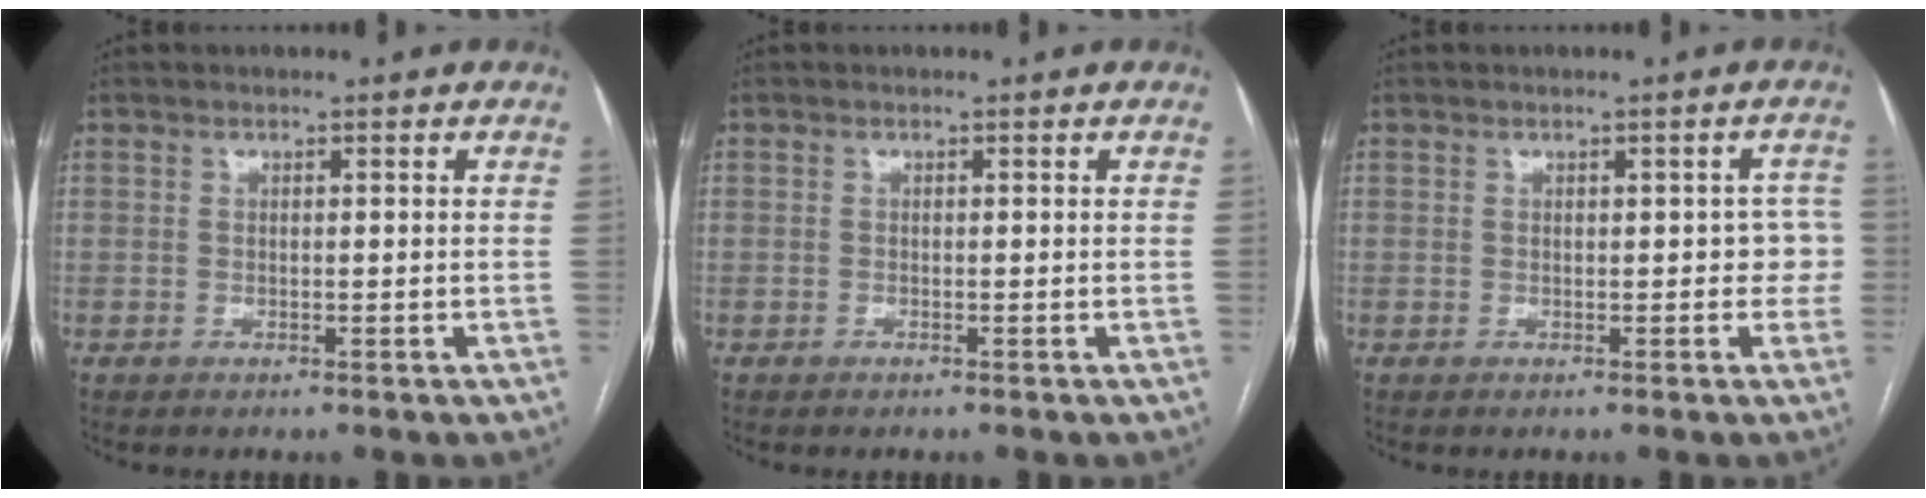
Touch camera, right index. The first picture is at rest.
{"total": 0.0}
{"total": 3.0, "force": [-0.1, 1.9, 2.3], "torque": [-0.010, 0.025, 0.000]}